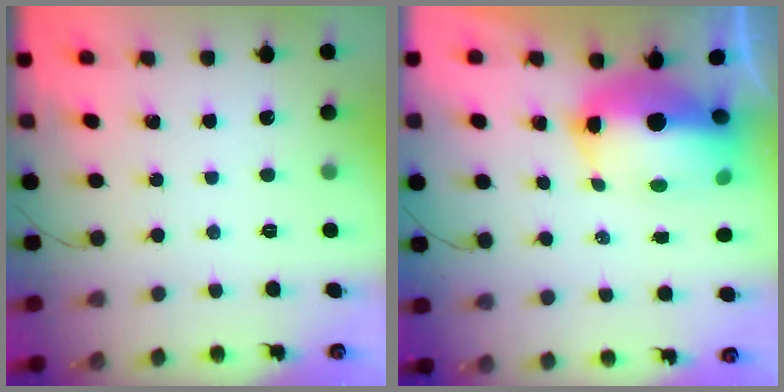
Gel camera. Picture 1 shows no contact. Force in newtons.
{"total": 14.2, "press": 14.0, "slide": 2.1}